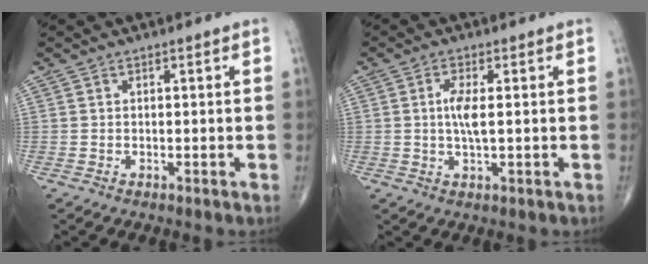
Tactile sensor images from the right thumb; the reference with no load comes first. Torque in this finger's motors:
{"motor_torque": [1.91, 1.98, -0.02, -0.04, -0.01]}